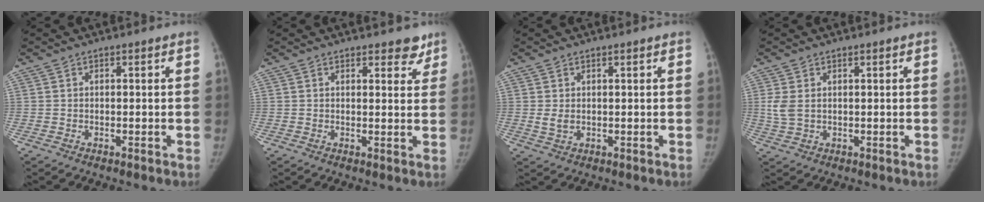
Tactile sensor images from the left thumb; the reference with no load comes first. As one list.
[{"total": 3.7, "force": [2.9, 1.7, 1.5], "torque": [0.011, -0.017, 0.033]}, {"total": 2.2, "force": [0.6, 1.2, 1.7], "torque": [-0.029, -0.006, 0.017]}, {"total": 3.4, "force": [0.8, 2.1, 2.5], "torque": [-0.061, -0.003, 0.022]}]